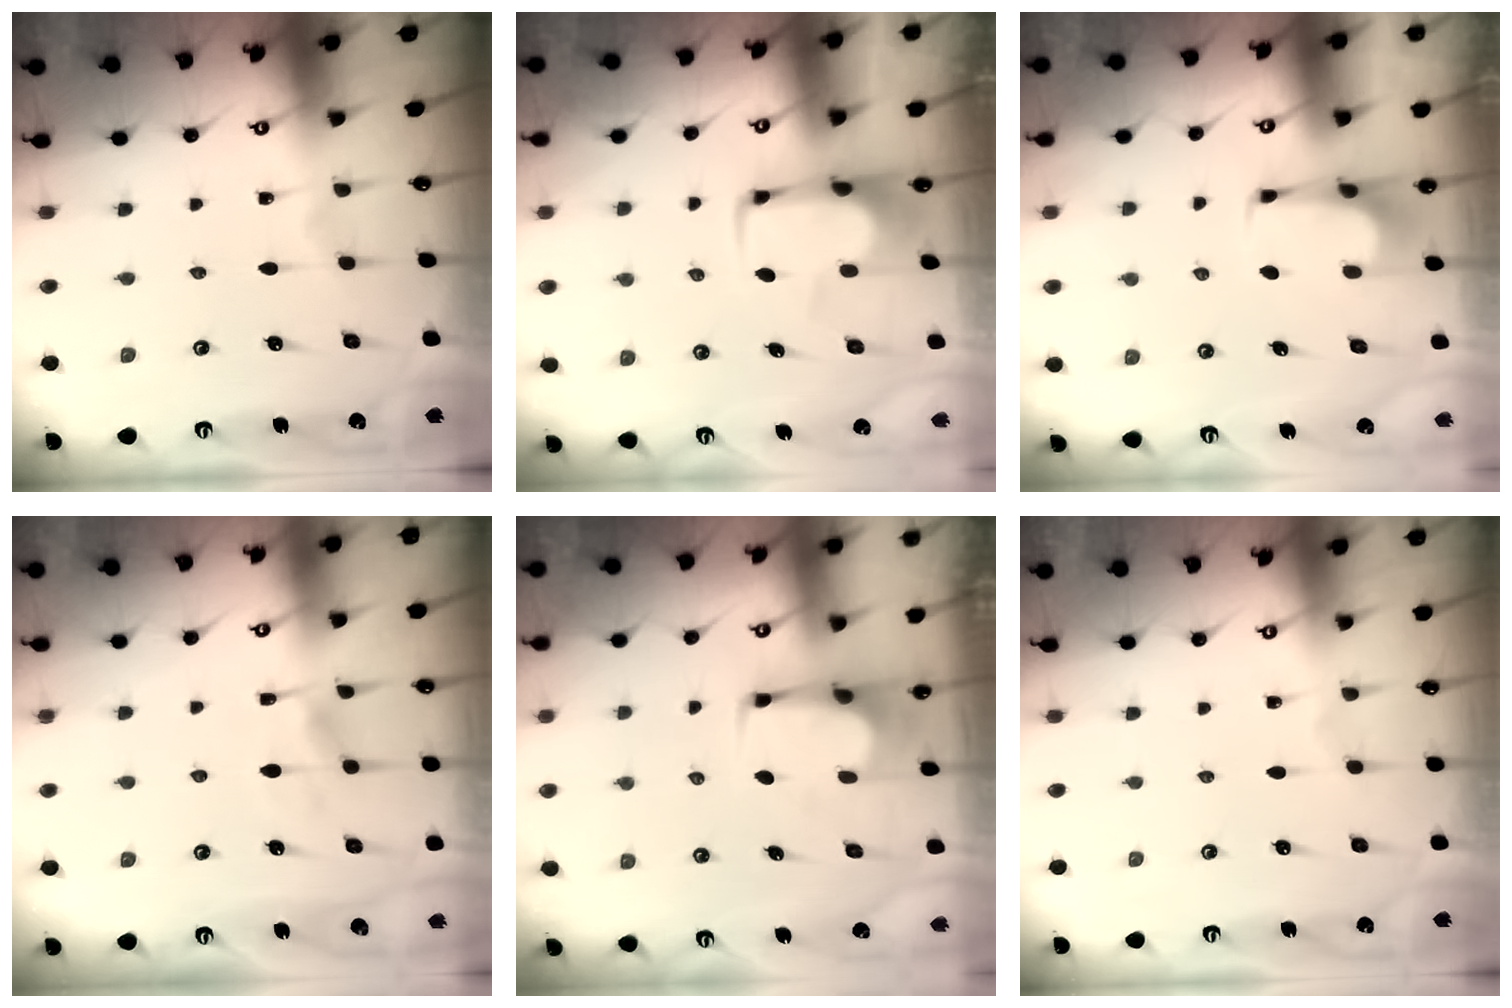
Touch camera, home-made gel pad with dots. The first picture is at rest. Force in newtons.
{"total": 1.8, "press": 1.7, "slide": 0.5}
{"total": 1.0, "press": 0.9, "slide": 0.3}
{"total": 5.9, "press": 5.9, "slide": 0.6}
{"total": 2.5, "press": 2.4, "slide": 0.4}
{"total": 0.0}